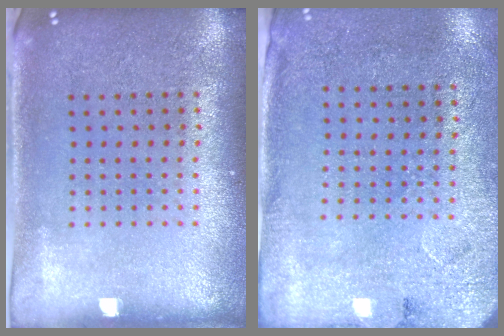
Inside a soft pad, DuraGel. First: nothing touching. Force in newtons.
{"total": 2.6, "press": 2.1, "slide": 1.5}